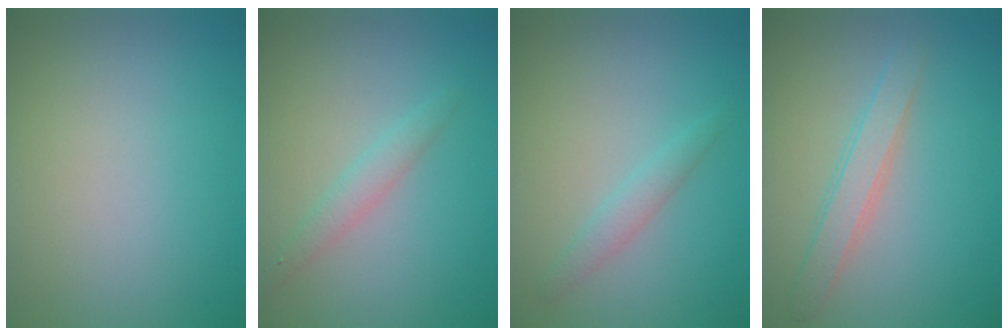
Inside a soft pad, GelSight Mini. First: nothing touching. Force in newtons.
{"total": 1.7, "press": 1.7, "slide": 0.0}
{"total": 1.4, "press": 1.4, "slide": 0.1}
{"total": 2.4, "press": 2.4, "slide": 0.2}